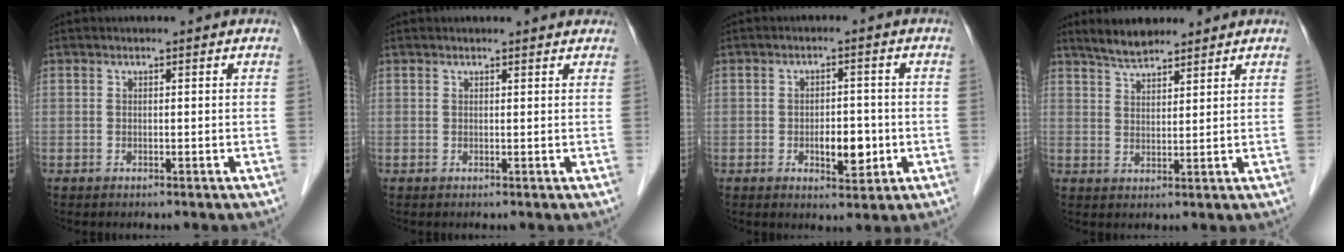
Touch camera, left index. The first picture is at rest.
{"total": 3.7, "force": [3.6, 0.7, 0.8], "torque": [-0.010, 0.015, 0.034]}
{"total": 4.8, "force": [-1.2, 2.3, 4.0], "torque": [-0.057, 0.001, -0.012]}
{"total": 5.1, "force": [4.6, 1.3, 1.8], "torque": [-0.042, 0.013, 0.085]}